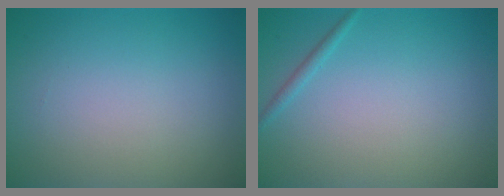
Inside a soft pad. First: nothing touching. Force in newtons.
{"total": 0.8, "press": 0.8, "slide": 0.0}